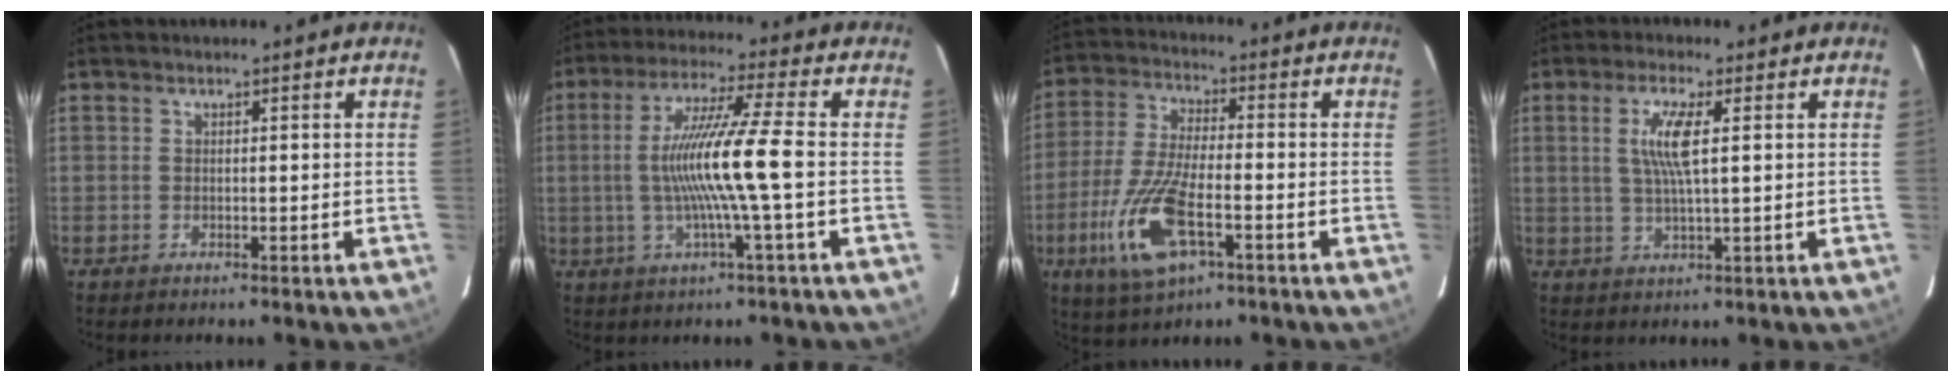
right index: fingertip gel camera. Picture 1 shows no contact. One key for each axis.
{"total": 12.2, "fx": -1.4, "fy": -1.5, "fz": 12.0, "tx": -0.225, "ty": -0.001, "tz": -0.024}
{"total": 14.7, "fx": -5.7, "fy": 5.3, "fz": 12.4, "tx": -0.273, "ty": -0.017, "tz": -0.108}
{"total": 6.1, "fx": 1.4, "fy": 0.5, "fz": 5.9, "tx": -0.116, "ty": -0.002, "tz": 0.026}